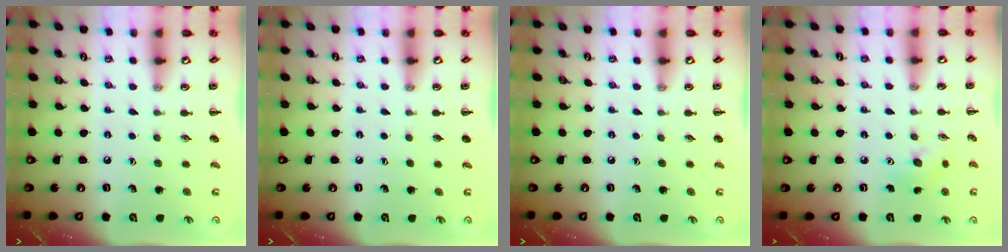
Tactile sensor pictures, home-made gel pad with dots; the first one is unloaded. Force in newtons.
{"total": 0.0}
{"total": 0.0}
{"total": 3.9, "press": 3.8, "slide": 0.7}